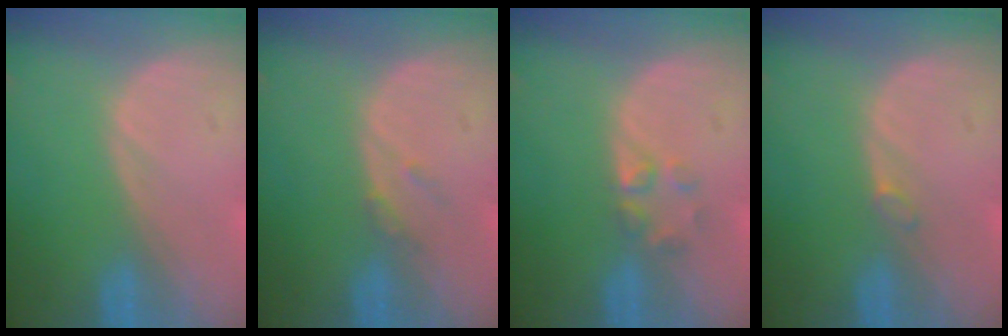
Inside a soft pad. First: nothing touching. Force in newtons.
{"total": 1.2, "press": 1.2, "slide": 0.3}
{"total": 2.2, "press": 2.2, "slide": 0.2}
{"total": 0.9, "press": 0.8, "slide": 0.2}